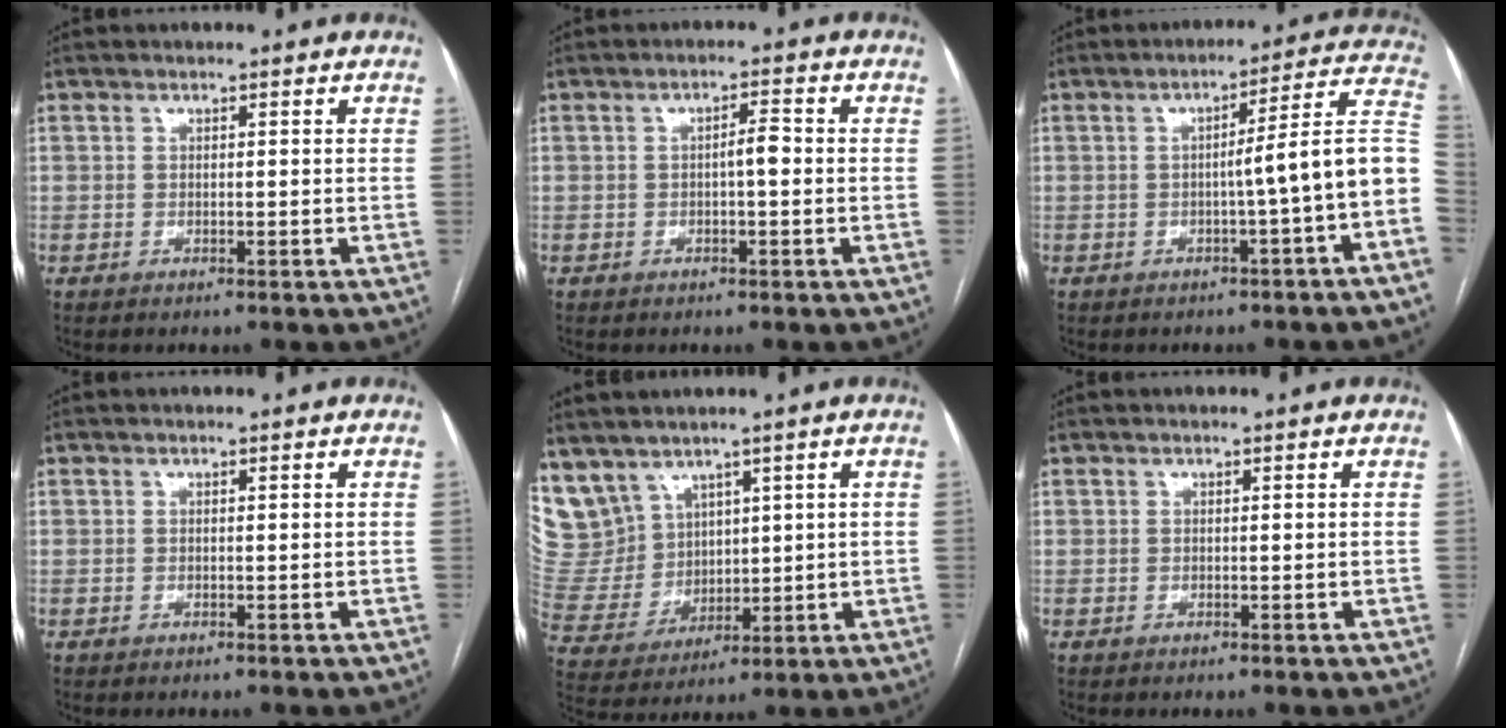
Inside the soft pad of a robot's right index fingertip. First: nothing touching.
{"total": 2.5, "force": [-0.3, 0.5, 2.4], "torque": [-0.037, 0.005, -0.006]}
{"total": 10.2, "force": [-2.4, -1.0, 9.9], "torque": [-0.120, 0.028, -0.039]}
{"total": 0.0}
{"total": 10.6, "force": [7.2, 7.4, 2.2], "torque": [-0.072, 0.032, 0.172]}
{"total": 0.0}